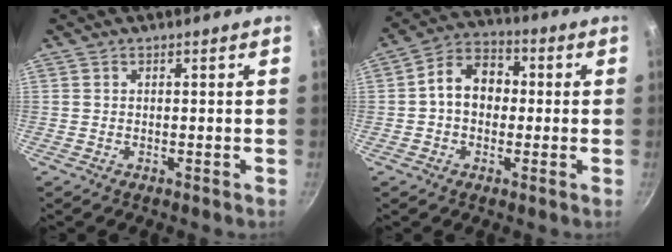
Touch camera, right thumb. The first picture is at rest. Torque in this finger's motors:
{"motor_torque": [0.78, 1.10, 1.12, -0.31, 0.06]}